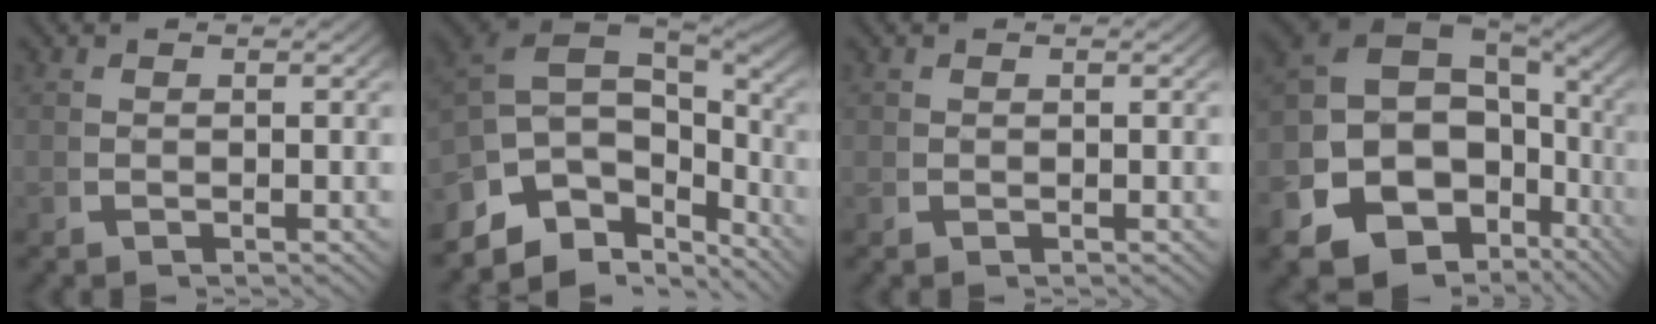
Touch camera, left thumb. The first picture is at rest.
{"total": 12.1, "force": [-1.1, 7.9, 9.1], "torque": [-0.198, -0.036, 0.001]}
{"total": 0.5, "force": [0.2, 0.5, 0.0], "torque": [-0.002, -0.004, 0.004]}
{"total": 17.5, "force": [-2.9, 13.3, 11.0], "torque": [-0.231, -0.061, -0.031]}